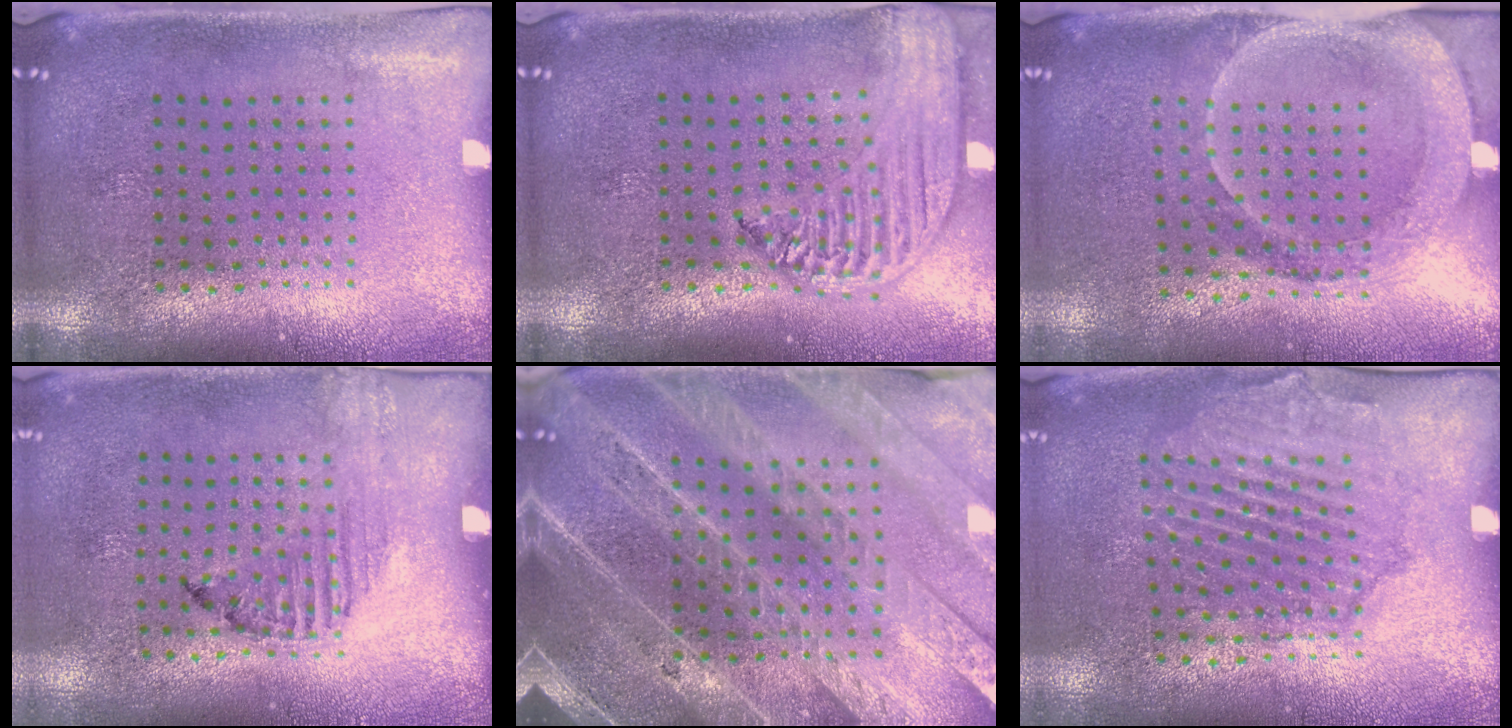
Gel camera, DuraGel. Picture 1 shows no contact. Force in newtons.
{"total": 2.6, "press": 2.2, "slide": 1.4}
{"total": 1.8, "press": 1.7, "slide": 0.7}
{"total": 1.3, "press": 1.1, "slide": 0.6}
{"total": 4.7, "press": 4.1, "slide": 2.2}
{"total": 1.5, "press": 1.5, "slide": 0.4}